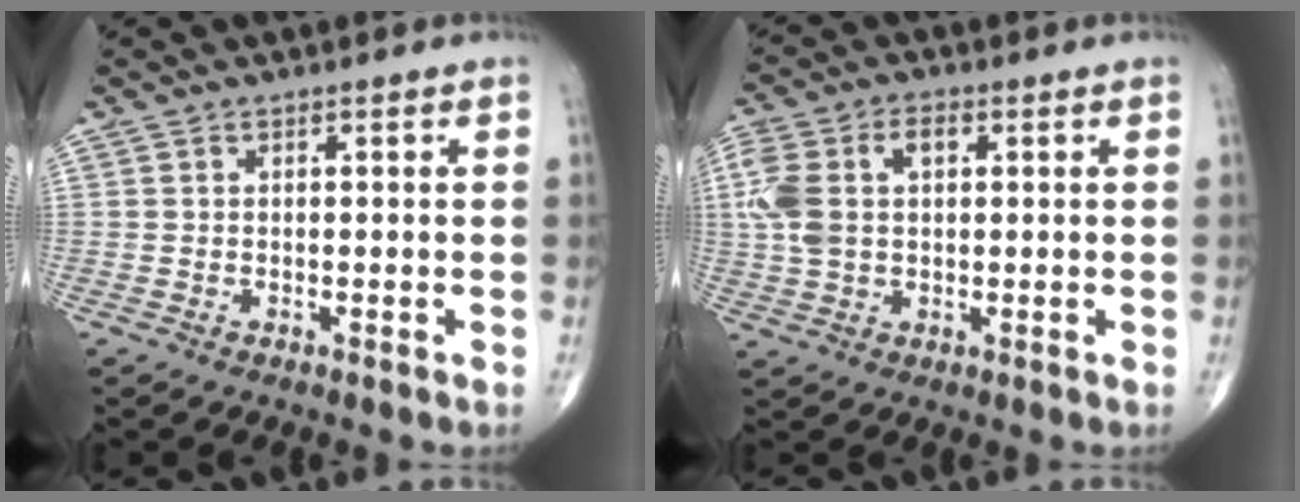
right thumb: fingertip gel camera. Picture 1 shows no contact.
{"total": 9.8, "force": [1.7, 6.1, 7.5], "torque": [-0.175, 0.024, 0.037]}